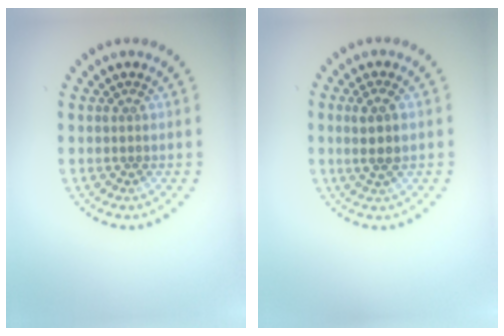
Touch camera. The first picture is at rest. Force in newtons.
{"total": 2.5, "press": 2.3, "slide": 0.9}